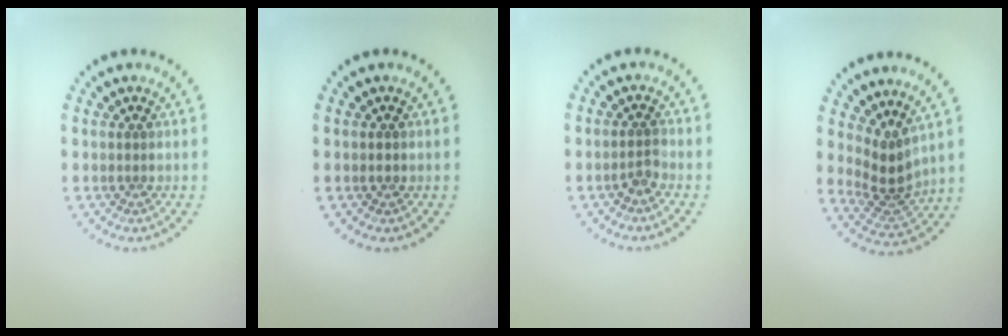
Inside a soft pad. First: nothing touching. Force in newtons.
{"total": 0.6, "press": 0.6, "slide": 0.1}
{"total": 1.2, "press": 0.9, "slide": 0.8}
{"total": 3.0, "press": 2.2, "slide": 2.0}